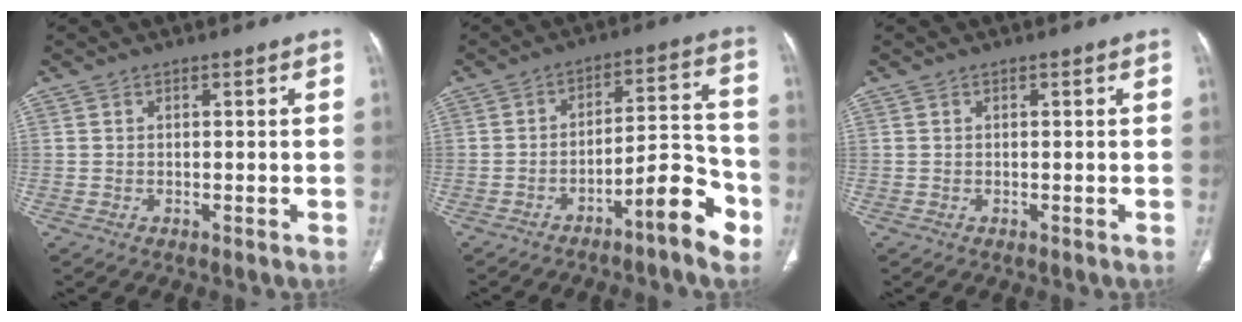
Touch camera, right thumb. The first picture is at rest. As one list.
[{"total": 10.4, "force": [-5.9, 2.3, 8.3], "torque": [-0.106, 0.060, -0.089]}, {"total": 0.0}]